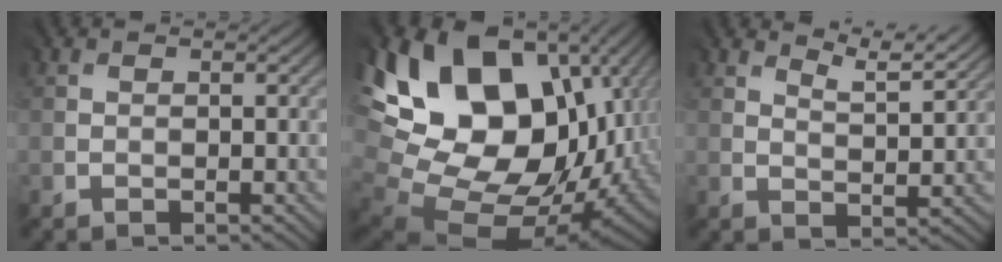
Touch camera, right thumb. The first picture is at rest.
{"total": 20.2, "force": [5.9, 14.2, 13.2], "torque": [-0.258, -0.019, 0.147]}
{"total": 5.1, "force": [4.4, 0.9, 2.4], "torque": [-0.047, -0.004, 0.084]}